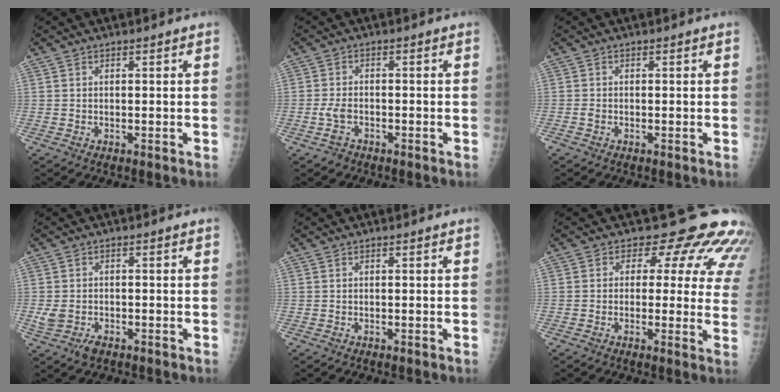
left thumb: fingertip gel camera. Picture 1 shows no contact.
{"total": 2.9, "force": [-1.5, 1.8, 1.6], "torque": [-0.036, 0.009, -0.027]}
{"total": 0.8, "force": [-0.5, 0.5, 0.5], "torque": [-0.014, -0.001, -0.011]}
{"total": 3.8, "force": [-1.5, 2.5, 2.4], "torque": [-0.049, 0.008, -0.020]}
{"total": 0.0}
{"total": 15.0, "force": [10.6, 7.9, 7.0], "torque": [-0.025, -0.040, 0.092]}